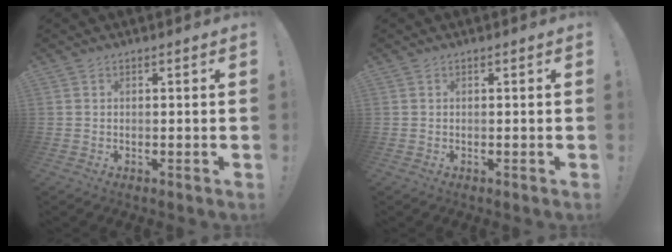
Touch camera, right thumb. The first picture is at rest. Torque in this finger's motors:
{"motor_torque": [0.00, 0.00, 0.00, 0.00, 0.02]}